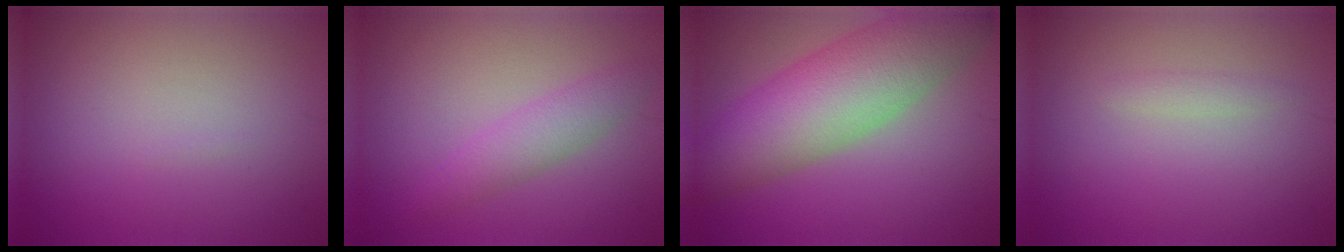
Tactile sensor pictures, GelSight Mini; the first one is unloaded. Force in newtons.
{"total": 2.7, "press": 2.7, "slide": 0.1}
{"total": 9.2, "press": 9.2, "slide": 0.3}
{"total": 0.9, "press": 0.9, "slide": 0.1}